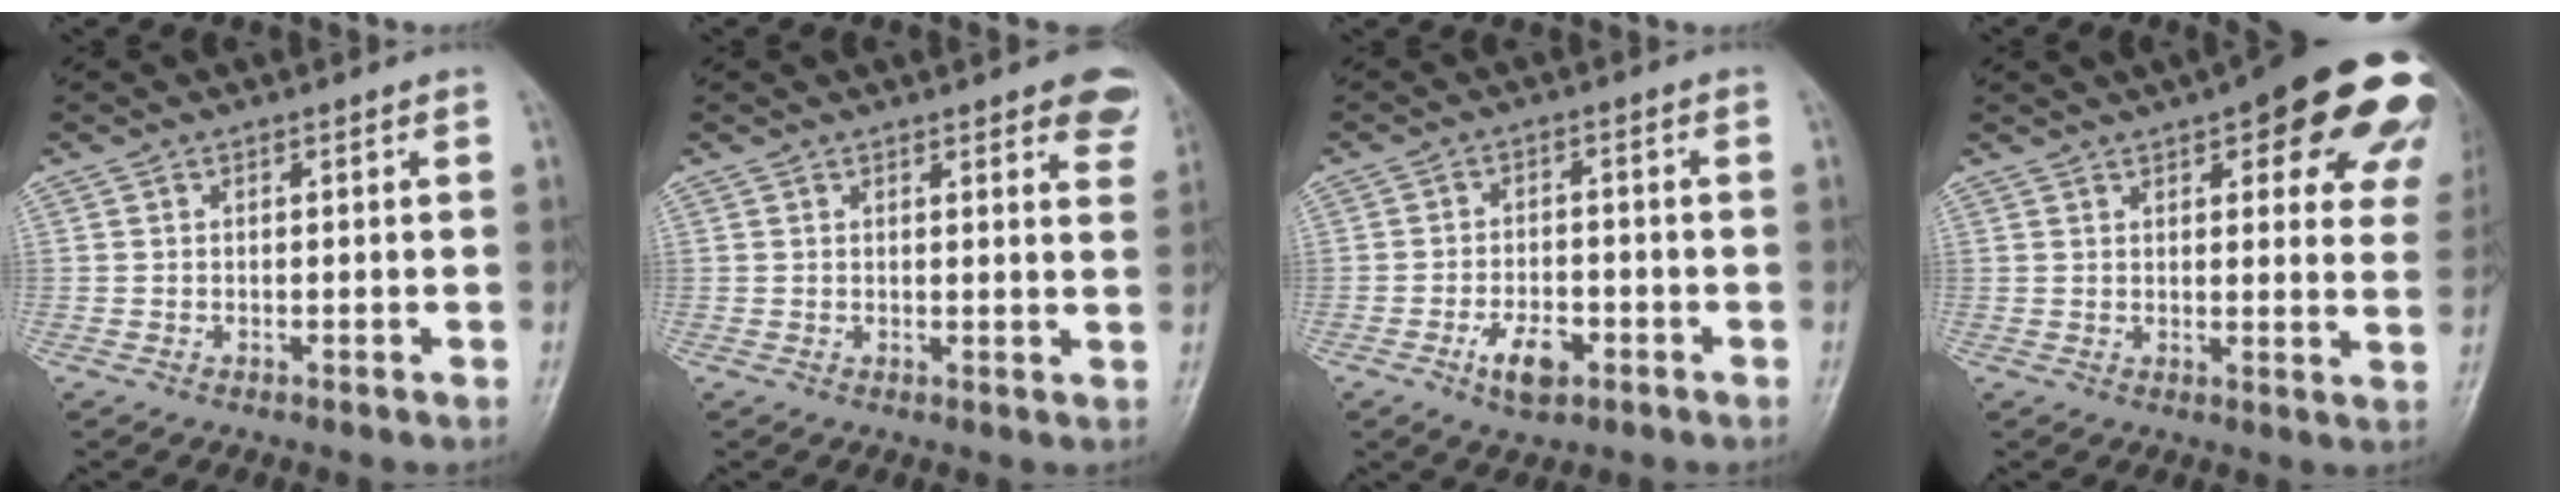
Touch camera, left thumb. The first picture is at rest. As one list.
[{"total": 8.0, "force": [5.6, 2.2, 5.2], "torque": [-0.038, -0.019, 0.052]}, {"total": 6.2, "force": [-3.0, 3.3, 4.4], "torque": [-0.066, 0.014, -0.050]}, {"total": 22.3, "force": [11.8, 7.7, 17.3], "torque": [-0.179, -0.017, 0.129]}]